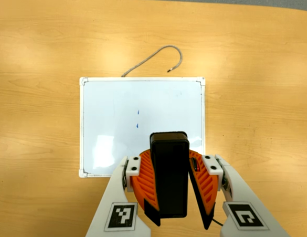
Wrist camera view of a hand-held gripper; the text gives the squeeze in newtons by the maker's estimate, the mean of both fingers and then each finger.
{"total": 11.7, "left": 11.0, "right": 12.3}